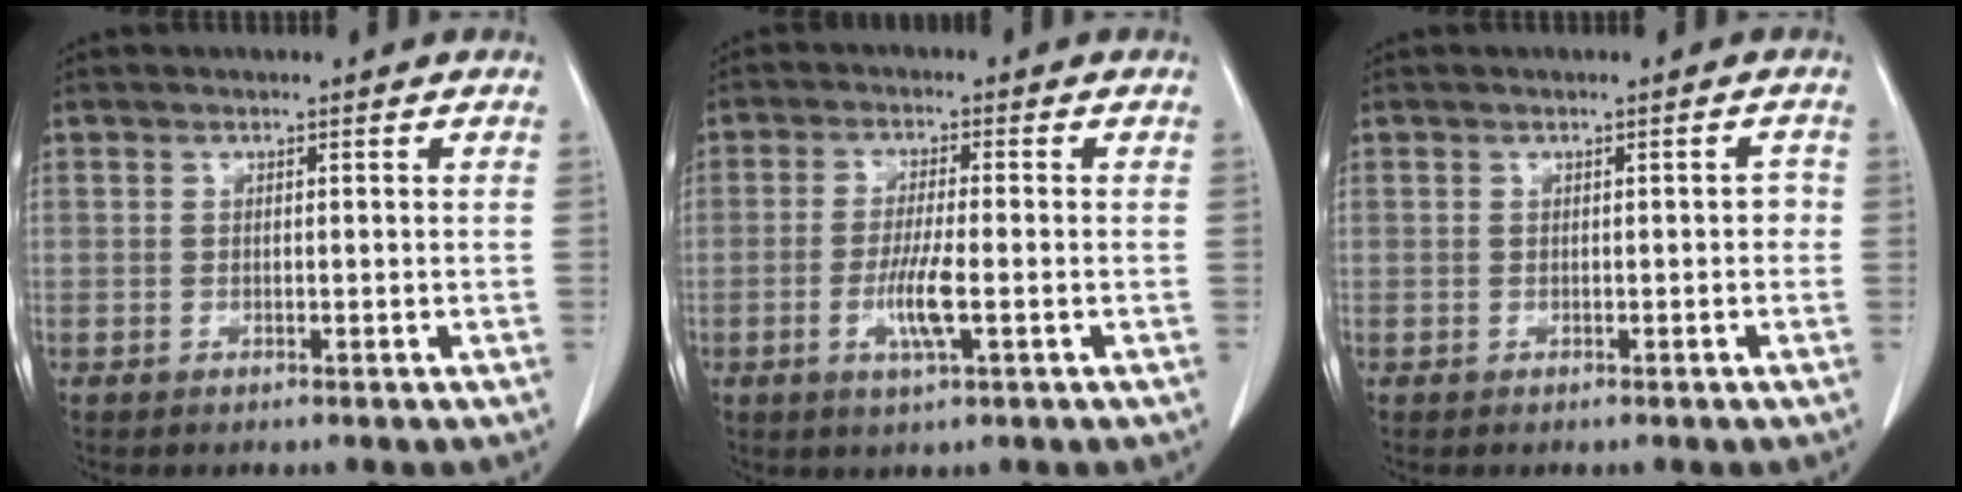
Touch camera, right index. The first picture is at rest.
{"total": 5.8, "force": [-1.6, 0.3, 5.5], "torque": [-0.110, -0.011, -0.029]}
{"total": 1.1, "force": [-0.2, 0.6, 0.9], "torque": [-0.006, 0.004, -0.004]}